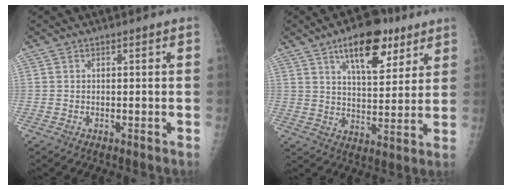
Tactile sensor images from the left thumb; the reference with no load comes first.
{"total": 13.9, "force": [8.0, 6.2, 9.6], "torque": [-0.113, -0.033, 0.123]}